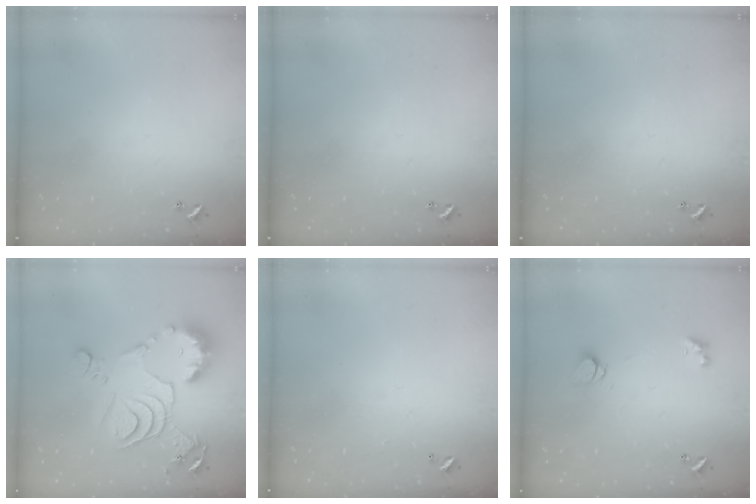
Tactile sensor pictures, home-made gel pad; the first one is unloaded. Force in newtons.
{"total": 0.0}
{"total": 0.0}
{"total": 15.2, "press": 15.1, "slide": 1.6}
{"total": 2.9, "press": 2.9, "slide": 0.1}
{"total": 1.6, "press": 1.6, "slide": 0.2}